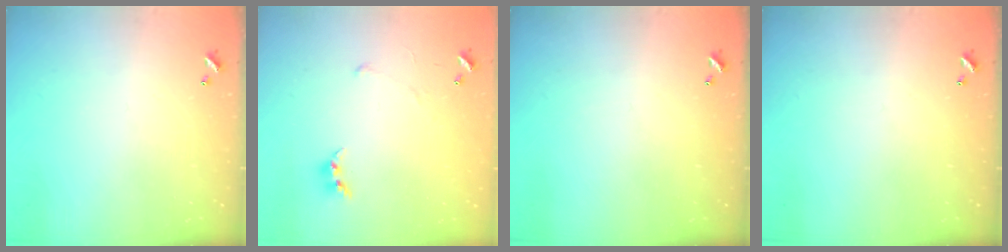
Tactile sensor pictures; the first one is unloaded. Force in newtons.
{"total": 4.7, "press": 4.7, "slide": 0.6}
{"total": 0.0}
{"total": 0.0}